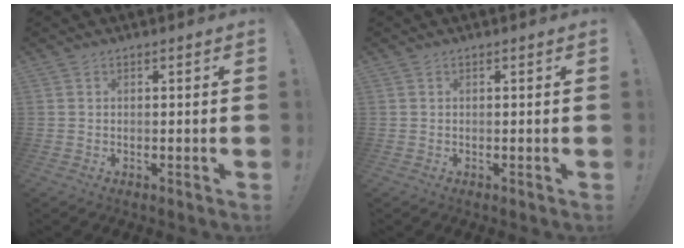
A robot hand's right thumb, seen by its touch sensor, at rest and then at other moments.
{"total": 0.0}